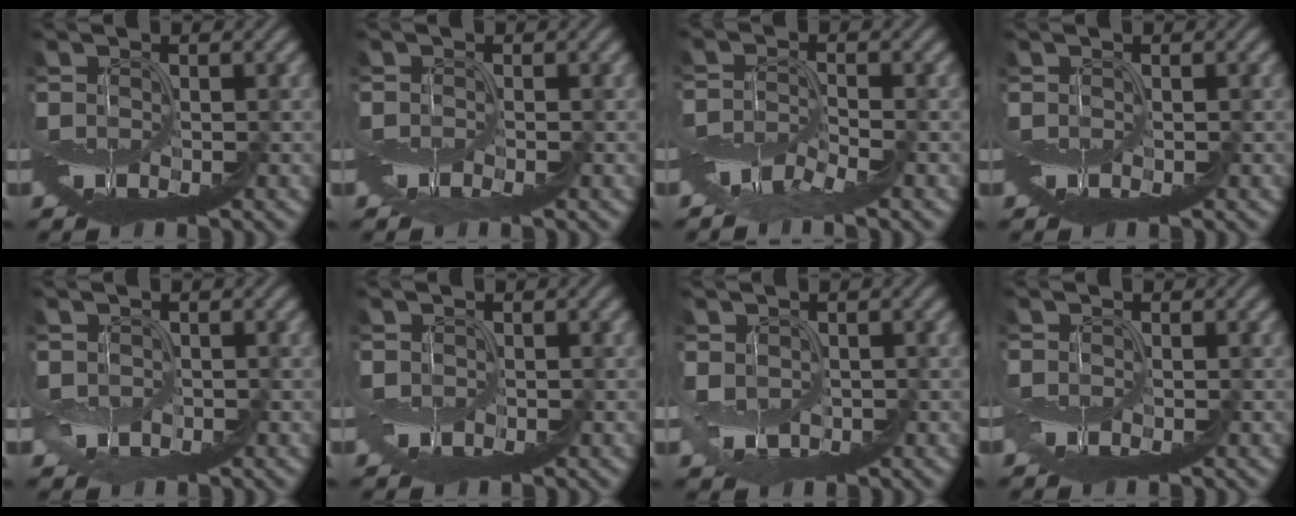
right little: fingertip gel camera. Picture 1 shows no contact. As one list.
[{"total": 0.9, "force": [-0.2, -0.5, -0.7], "torque": [0.014, 0.001, -0.005]}, {"total": 2.0, "force": [-1.8, -1.0, -0.3], "torque": [0.007, 0.008, -0.041]}, {"total": 0.0}, {"total": 0.7, "force": [0.6, 0.4, -0.1], "torque": [0.002, -0.001, 0.010]}, {"total": 0.7, "force": [0.6, 0.1, -0.3], "torque": [0.005, 0.001, 0.011]}, {"total": 2.0, "force": [1.1, 1.4, 0.8], "torque": [-0.019, -0.005, 0.025]}, {"total": 0.7, "force": [0.0, -0.4, -0.6], "torque": [0.012, 0.002, -0.002]}]